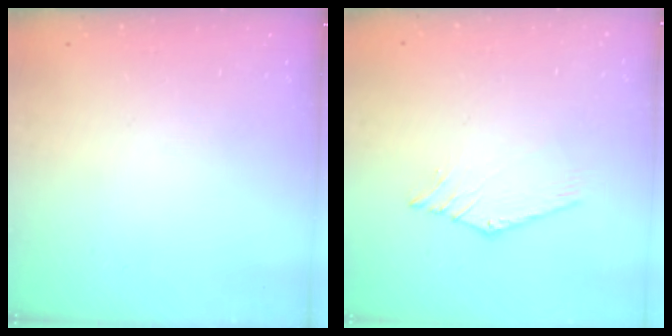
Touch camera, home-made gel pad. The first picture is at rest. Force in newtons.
{"total": 0.5, "press": 0.5, "slide": 0.2}